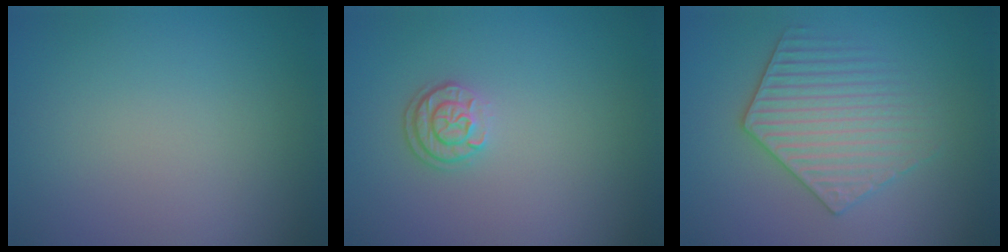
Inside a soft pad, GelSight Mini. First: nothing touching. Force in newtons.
{"total": 1.8, "press": 1.5, "slide": 0.9}
{"total": 3.6, "press": 3.6, "slide": 0.7}